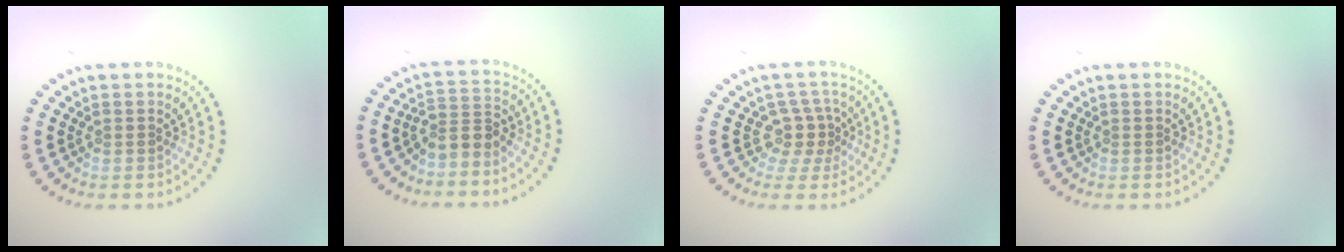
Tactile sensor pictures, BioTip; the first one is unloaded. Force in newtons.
{"total": 2.5, "press": 1.8, "slide": 1.7}
{"total": 2.7, "press": 2.0, "slide": 1.8}
{"total": 0.0}